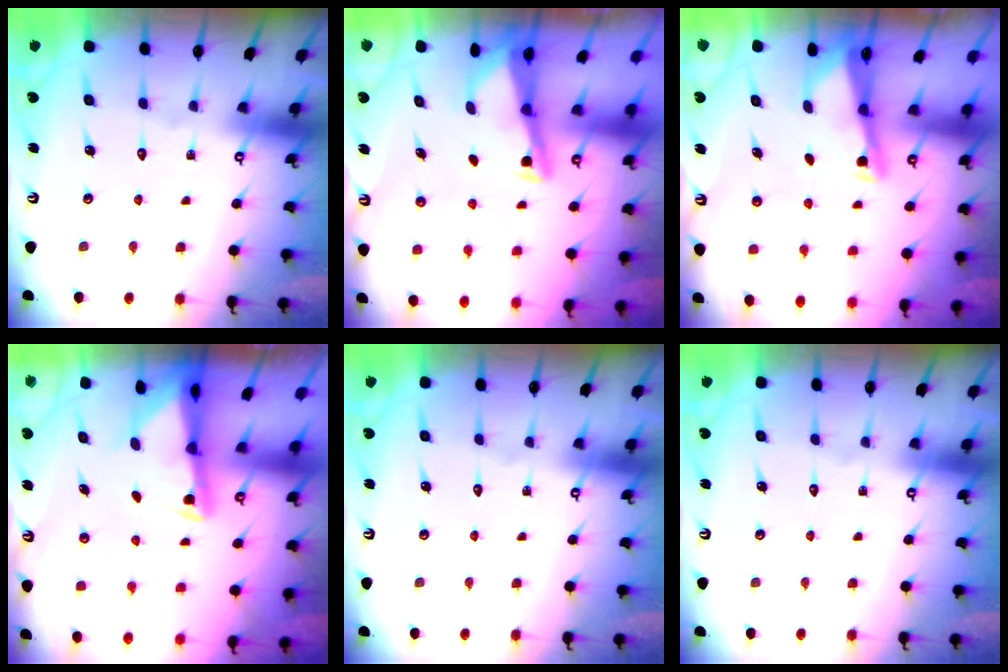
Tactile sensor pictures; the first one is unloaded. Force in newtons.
{"total": 3.0, "press": 2.9, "slide": 0.4}
{"total": 2.7, "press": 2.7, "slide": 0.2}
{"total": 2.5, "press": 2.5, "slide": 0.5}
{"total": 0.0}
{"total": 0.0}